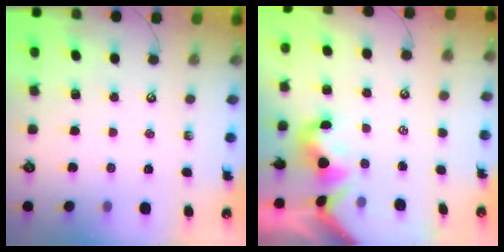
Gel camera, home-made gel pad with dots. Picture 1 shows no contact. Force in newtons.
{"total": 0.7, "press": 0.2, "slide": 0.7}